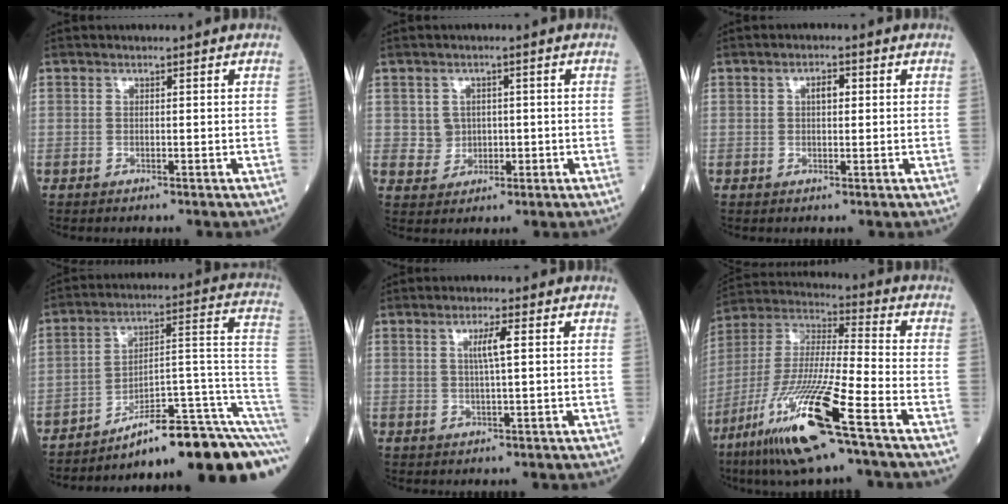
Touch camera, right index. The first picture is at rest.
{"total": 3.4, "force": [0.5, 3.3, 0.6], "torque": [-0.003, 0.008, 0.016]}
{"total": 2.2, "force": [0.5, 0.9, 1.9], "torque": [-0.030, 0.004, 0.007]}
{"total": 17.7, "force": [-12.2, 1.1, 12.8], "torque": [-0.100, 0.062, -0.178]}
{"total": 3.2, "force": [1.1, -0.1, 3.0], "torque": [-0.052, 0.000, 0.020]}
{"total": 18.4, "force": [-9.6, 0.5, 15.7], "torque": [-0.349, -0.049, -0.186]}